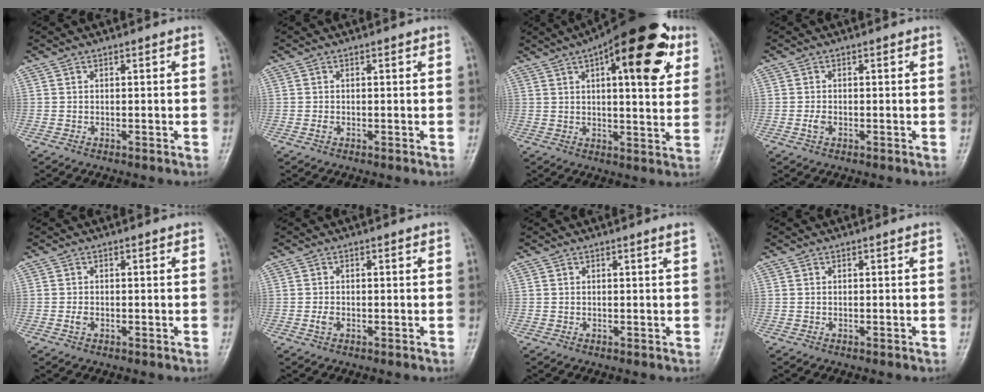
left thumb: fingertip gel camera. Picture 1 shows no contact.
{"total": 0.8, "force": [0.0, 0.5, 0.6], "torque": [-0.006, 0.000, -0.001]}
{"total": 20.8, "force": [8.8, 7.6, 17.2], "torque": [-0.216, -0.007, 0.117]}
{"total": 1.6, "force": [-0.4, 1.0, 1.2], "torque": [-0.020, -0.001, -0.009]}
{"total": 1.3, "force": [-0.2, 0.8, 1.0], "torque": [-0.015, -0.001, -0.006]}
{"total": 1.5, "force": [-0.3, 1.0, 1.1], "torque": [-0.017, -0.001, -0.007]}
{"total": 0.8, "force": [0.4, -0.2, 0.6], "torque": [-0.018, -0.006, 0.009]}
{"total": 0.0}